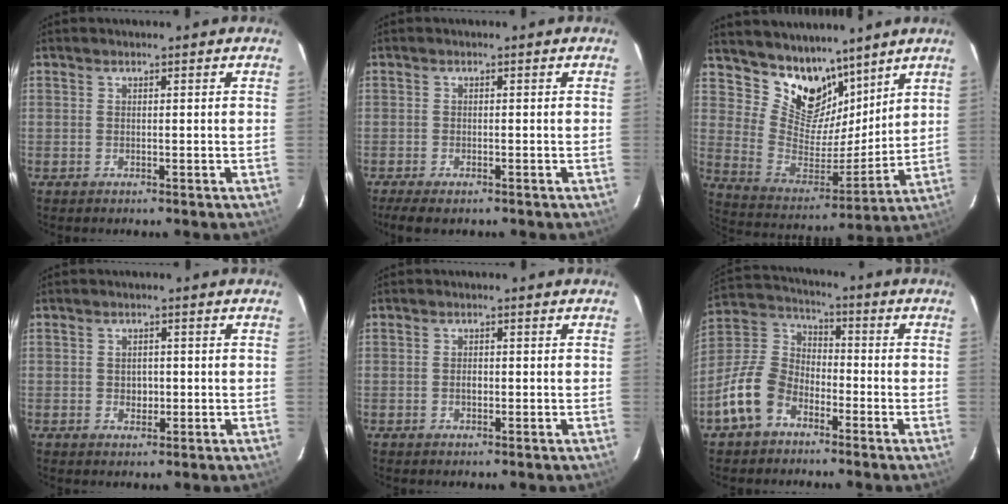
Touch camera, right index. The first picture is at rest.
{"total": 4.5, "force": [-3.4, 1.5, 2.6], "torque": [-0.062, -0.018, -0.059]}
{"total": 14.1, "force": [10.5, 7.9, 5.2], "torque": [-0.107, -0.011, 0.200]}
{"total": 2.3, "force": [-0.2, 2.0, 1.1], "torque": [-0.016, 0.002, -0.002]}
{"total": 1.2, "force": [-0.3, 0.9, 0.8], "torque": [-0.015, 0.001, -0.005]}
{"total": 11.7, "force": [-6.6, 7.6, 6.0], "torque": [-0.130, 0.027, -0.130]}